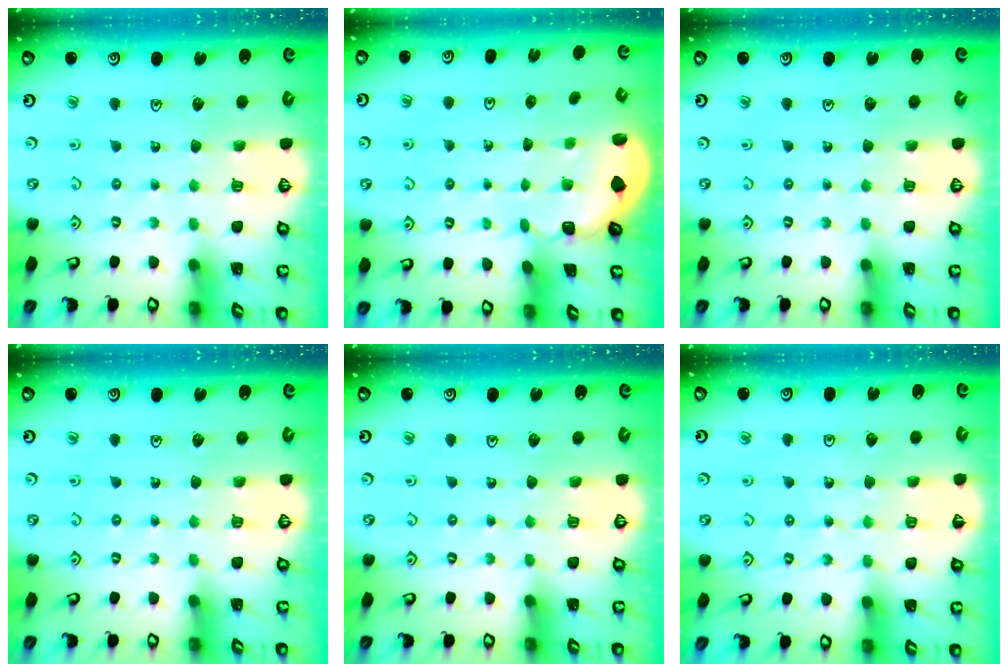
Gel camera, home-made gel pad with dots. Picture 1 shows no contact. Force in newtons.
{"total": 1.9, "press": 1.8, "slide": 0.7}
{"total": 0.0}
{"total": 0.0}
{"total": 0.0}
{"total": 5.5, "press": 5.4, "slide": 0.7}